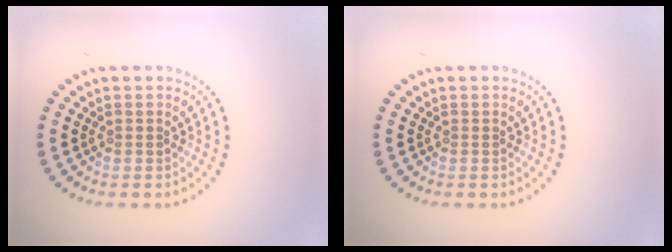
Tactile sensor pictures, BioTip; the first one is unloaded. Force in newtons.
{"total": 0.0}